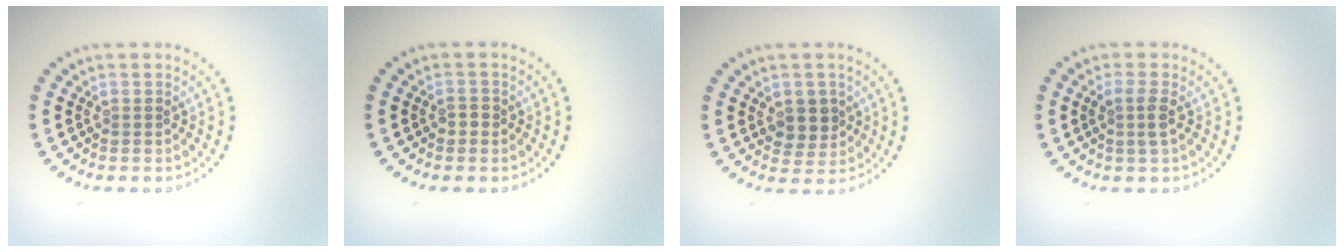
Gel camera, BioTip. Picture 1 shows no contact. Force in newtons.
{"total": 1.0, "press": 1.0, "slide": 0.3}
{"total": 2.5, "press": 2.3, "slide": 1.0}
{"total": 1.6, "press": 1.4, "slide": 0.9}